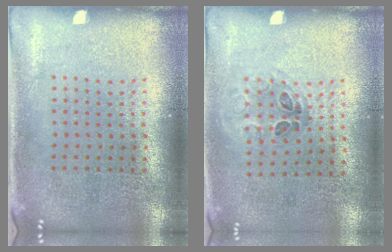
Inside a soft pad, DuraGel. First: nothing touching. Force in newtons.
{"total": 1.1, "press": 0.7, "slide": 0.8}